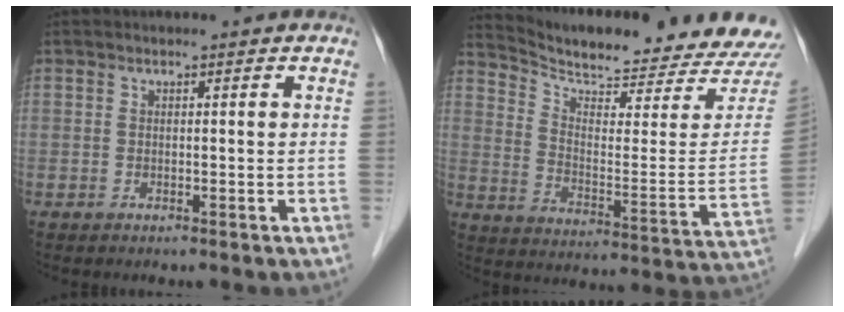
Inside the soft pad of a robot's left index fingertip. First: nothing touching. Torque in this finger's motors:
{"motor_torque": [-0.04, -0.24, 0.12, 0.01]}